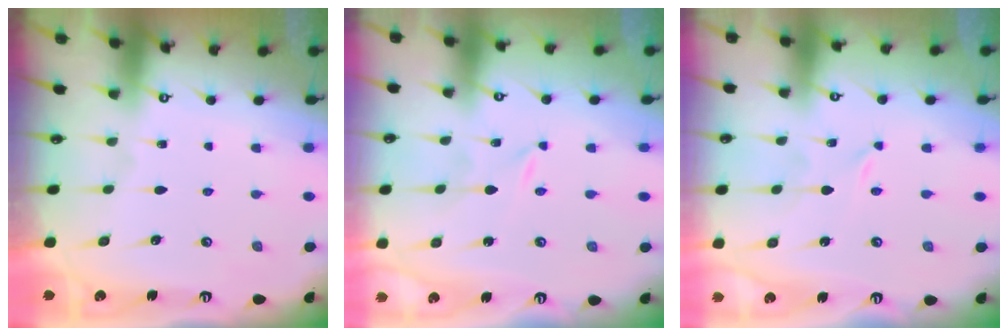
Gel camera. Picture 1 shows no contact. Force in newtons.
{"total": 0.6, "press": 0.6, "slide": 0.1}
{"total": 0.0}